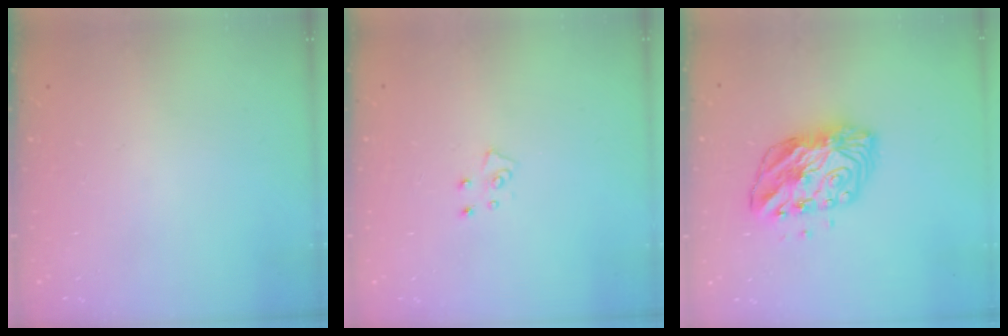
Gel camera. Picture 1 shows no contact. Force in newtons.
{"total": 5.7, "press": 5.7, "slide": 0.4}
{"total": 10.7, "press": 10.7, "slide": 1.2}